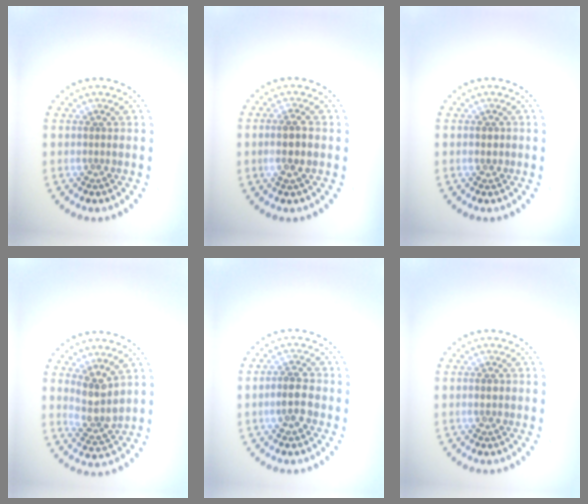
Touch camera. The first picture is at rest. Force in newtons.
{"total": 2.1, "press": 2.0, "slide": 0.7}
{"total": 1.4, "press": 1.4, "slide": 0.0}
{"total": 3.1, "press": 2.4, "slide": 1.9}
{"total": 2.8, "press": 2.8, "slide": 0.4}
{"total": 1.3, "press": 1.3, "slide": 0.2}